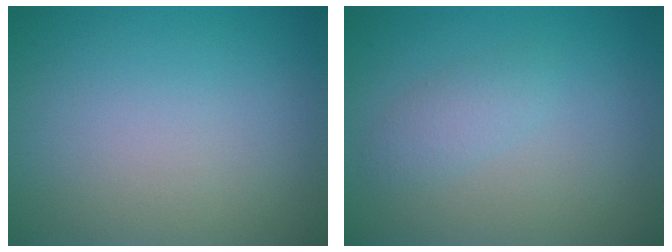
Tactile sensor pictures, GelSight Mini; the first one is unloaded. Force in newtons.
{"total": 1.6, "press": 1.6, "slide": 0.1}